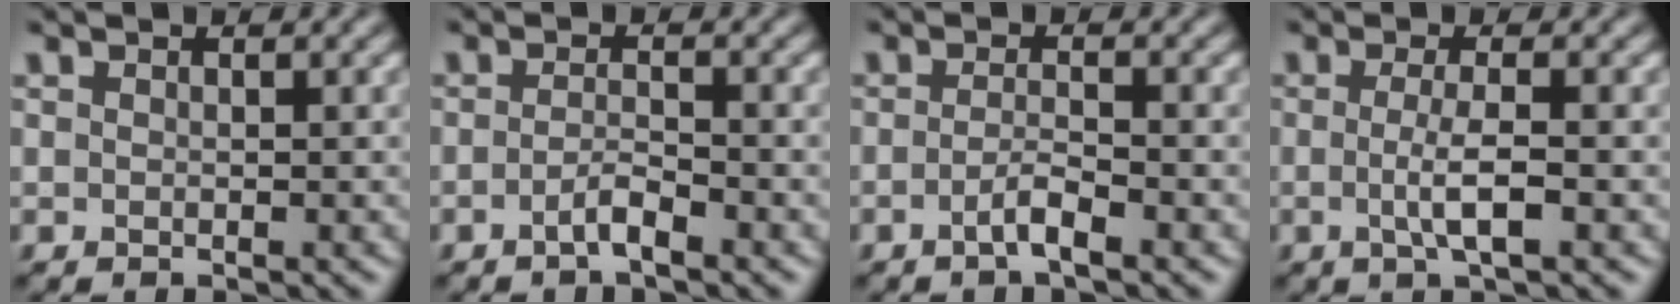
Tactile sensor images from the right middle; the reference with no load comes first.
{"total": 1.7, "force": [-1.0, 0.3, 1.4], "torque": [-0.027, 0.004, -0.023]}
{"total": 2.0, "force": [-0.9, 0.3, 1.7], "torque": [-0.031, 0.004, -0.023]}
{"total": 2.9, "force": [-0.4, 0.6, 2.8], "torque": [-0.053, -0.004, -0.008]}